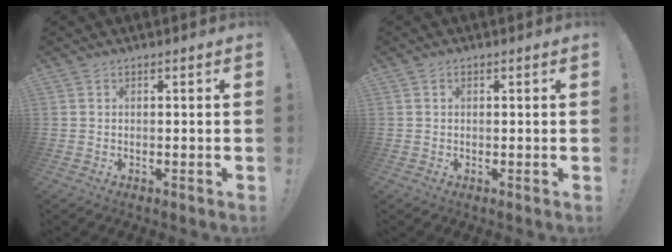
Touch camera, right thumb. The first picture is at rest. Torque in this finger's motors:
{"motor_torque": [0.00, -0.41, -0.12, 0.06, 0.00]}